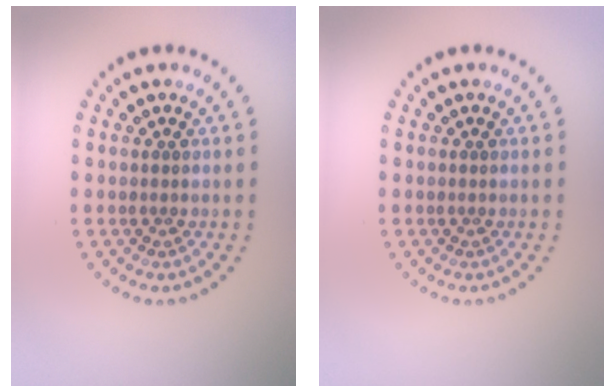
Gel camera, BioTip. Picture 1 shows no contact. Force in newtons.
{"total": 0.0}